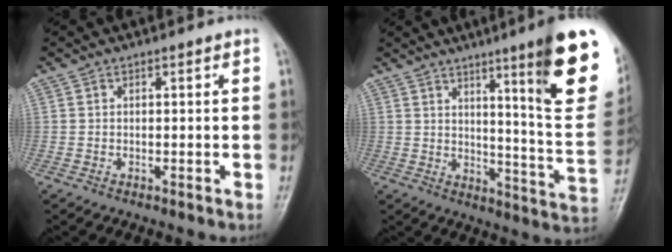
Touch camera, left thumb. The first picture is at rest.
{"total": 19.8, "force": [10.1, 1.9, 16.9], "torque": [-0.188, -0.062, 0.142]}